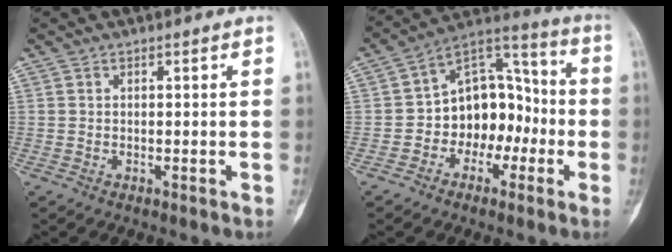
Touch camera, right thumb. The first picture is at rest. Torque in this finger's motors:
{"motor_torque": [0.03, 0.29, 0.67, -0.89, 0.03]}